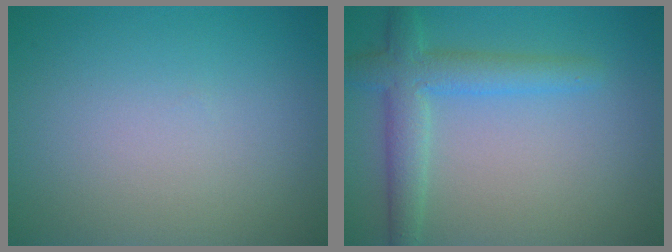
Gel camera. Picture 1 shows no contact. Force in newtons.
{"total": 4.1, "press": 4.1, "slide": 0.1}